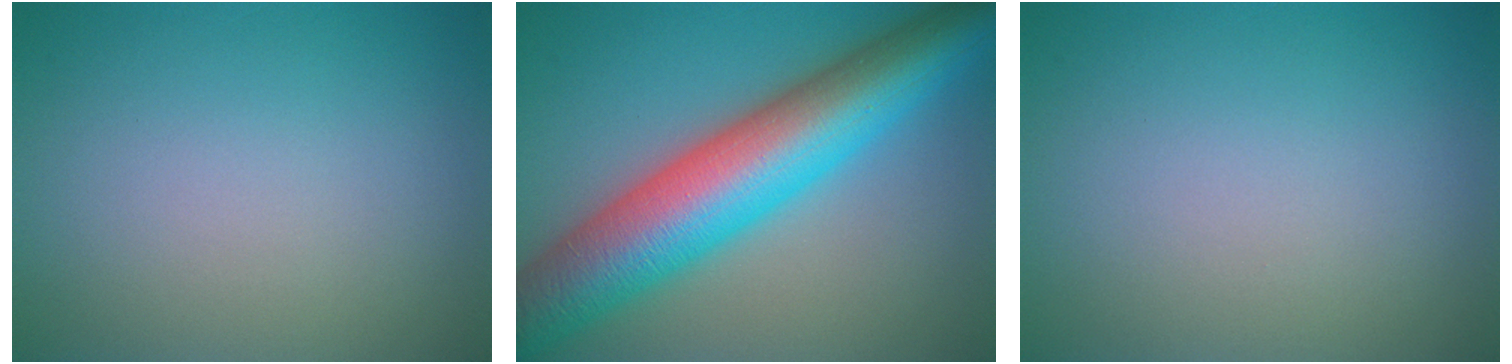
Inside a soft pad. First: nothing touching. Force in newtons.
{"total": 12.8, "press": 12.8, "slide": 0.2}
{"total": 0.0}